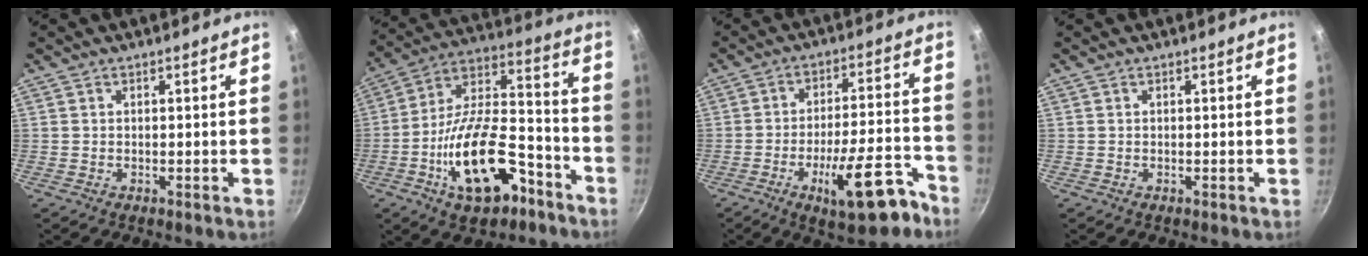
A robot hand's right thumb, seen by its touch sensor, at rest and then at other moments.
{"total": 21.2, "force": [-9.6, 10.3, 15.8], "torque": [-0.238, 0.070, -0.156]}
{"total": 14.9, "force": [-8.4, 4.7, 11.4], "torque": [-0.142, 0.057, -0.116]}
{"total": 0.0}